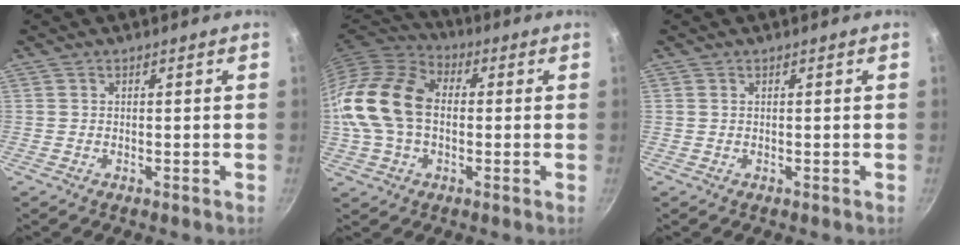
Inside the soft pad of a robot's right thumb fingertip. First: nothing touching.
{"total": 17.4, "force": [0.1, 12.1, 12.5], "torque": [-0.227, 0.031, -0.012]}
{"total": 0.0}